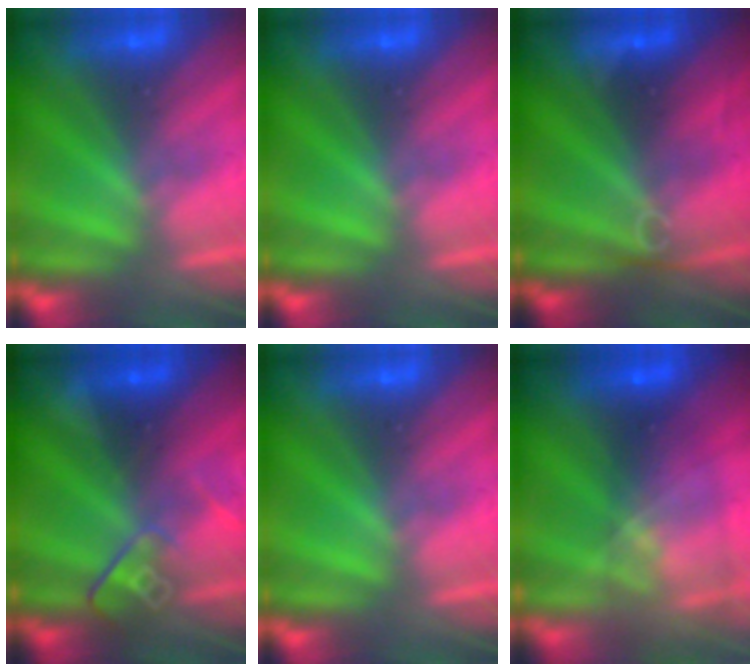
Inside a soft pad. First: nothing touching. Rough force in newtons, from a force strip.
{"total": 0.0}
{"total": 2.6}
{"total": 2.6}
{"total": 0.0}
{"total": 7.2}